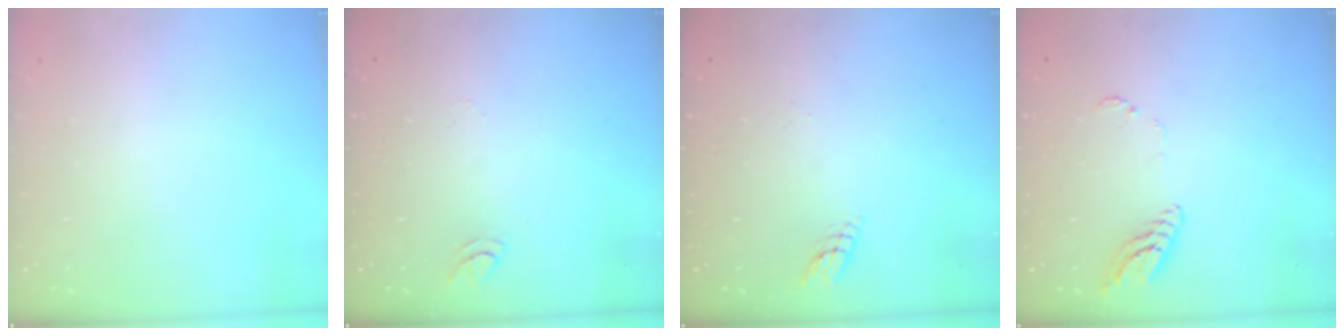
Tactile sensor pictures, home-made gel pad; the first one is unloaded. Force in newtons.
{"total": 4.9, "press": 4.9, "slide": 0.5}
{"total": 4.0, "press": 4.0, "slide": 0.4}
{"total": 8.8, "press": 8.8, "slide": 0.9}